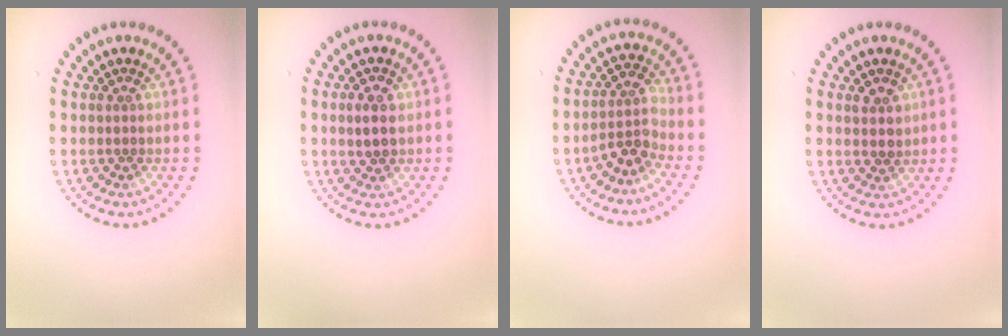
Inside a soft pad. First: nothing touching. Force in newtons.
{"total": 2.2, "press": 2.2, "slide": 0.3}
{"total": 2.7, "press": 2.0, "slide": 1.8}
{"total": 1.7, "press": 1.5, "slide": 0.7}